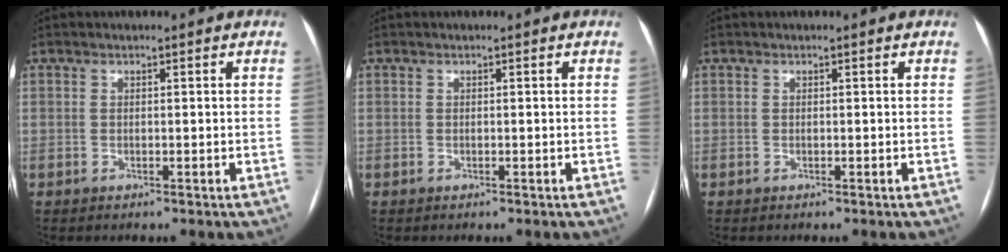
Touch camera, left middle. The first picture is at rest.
{"total": 0.0}
{"total": 0.0}